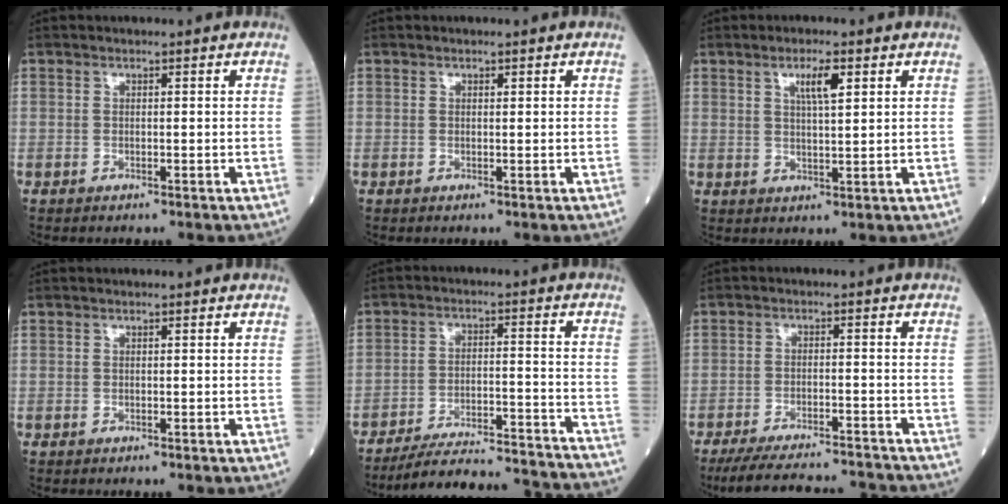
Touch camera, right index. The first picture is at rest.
{"total": 0.0}
{"total": 4.1, "force": [2.0, 0.5, 3.6], "torque": [-0.064, 0.001, 0.034]}
{"total": 0.0}
{"total": 22.0, "force": [-20.9, 1.1, 7.0], "torque": [-0.082, -0.013, -0.285]}
{"total": 14.3, "force": [-13.5, 1.1, 4.6], "torque": [-0.082, -0.004, -0.195]}